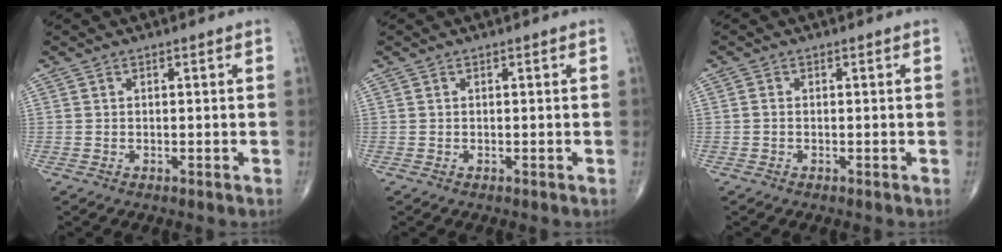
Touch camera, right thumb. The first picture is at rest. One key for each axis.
{"total": 0.0}
{"total": 0.6, "fx": -0.2, "fy": 0.4, "fz": 0.4, "tx": -0.006, "ty": 0.000, "tz": -0.007}